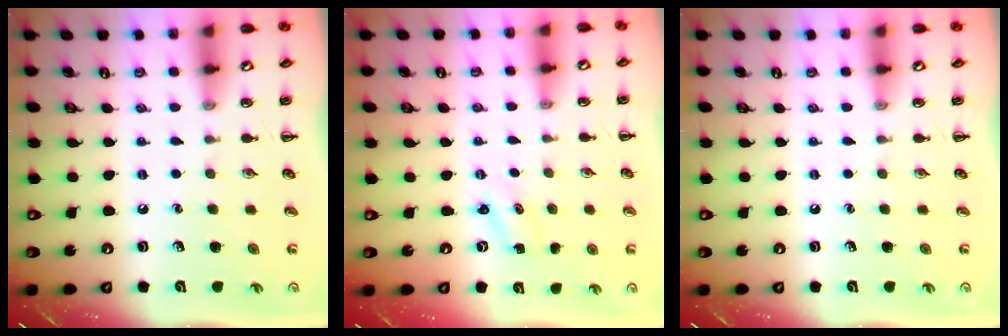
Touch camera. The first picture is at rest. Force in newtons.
{"total": 1.3, "press": 1.2, "slide": 0.3}
{"total": 0.0}